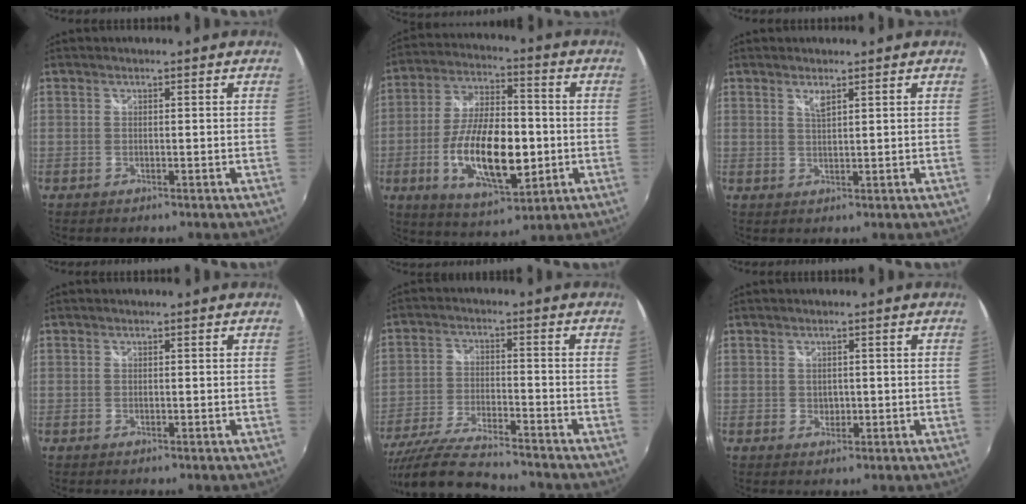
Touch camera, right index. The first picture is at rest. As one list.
[{"total": 17.7, "force": [-3.7, 7.7, 15.5], "torque": [-0.300, -0.006, -0.057]}, {"total": 1.9, "force": [1.2, 0.4, 1.4], "torque": [-0.024, -0.001, 0.020]}, {"total": 0.0}, {"total": 15.1, "force": [-13.3, 1.9, 6.8], "torque": [-0.151, -0.036, -0.237]}, {"total": 1.7, "force": [0.0, 1.5, 0.7], "torque": [-0.009, -0.001, 0.001]}]